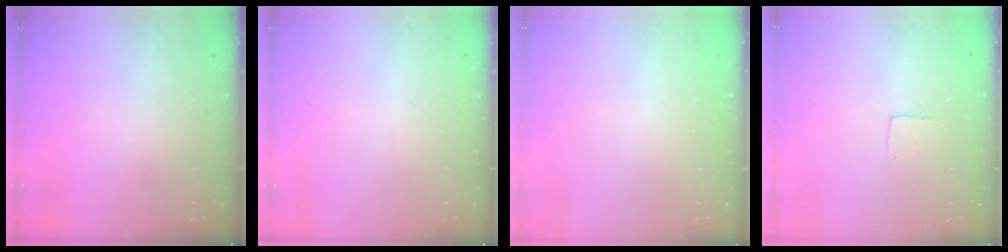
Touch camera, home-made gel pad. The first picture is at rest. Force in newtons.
{"total": 0.0}
{"total": 0.0}
{"total": 3.0, "press": 3.0, "slide": 0.2}